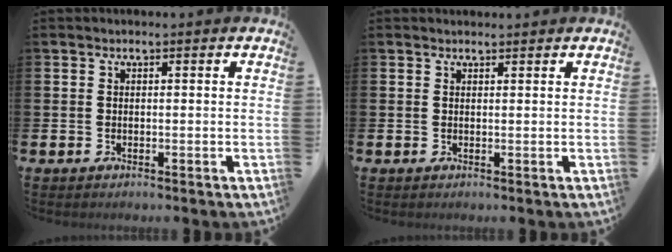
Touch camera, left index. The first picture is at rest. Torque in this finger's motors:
{"motor_torque": [0.09, -0.06, -0.10, -0.05]}